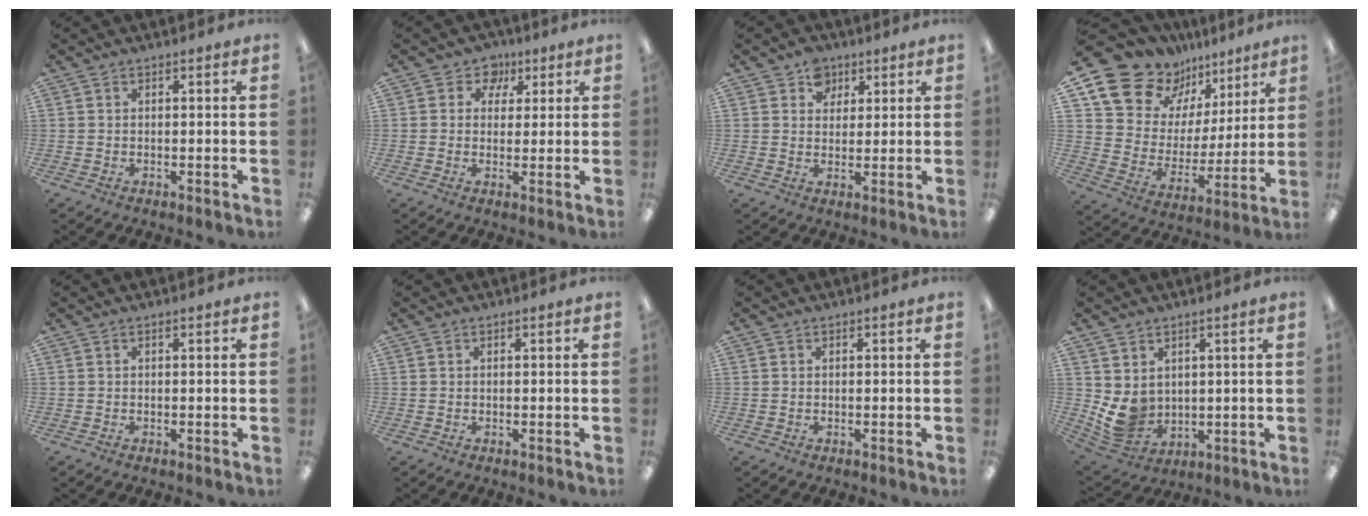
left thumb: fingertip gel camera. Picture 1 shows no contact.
{"total": 5.4, "force": [2.7, 4.4, 1.3], "torque": [-0.021, -0.010, 0.046]}
{"total": 5.9, "force": [3.6, 4.5, 1.5], "torque": [-0.014, -0.008, 0.062]}
{"total": 16.4, "force": [12.9, 9.5, 3.7], "torque": [-0.095, -0.100, 0.241]}
{"total": 0.0}
{"total": 0.0}
{"total": 0.0}
{"total": 7.7, "force": [2.2, 6.4, 3.8], "torque": [-0.098, -0.017, 0.049]}